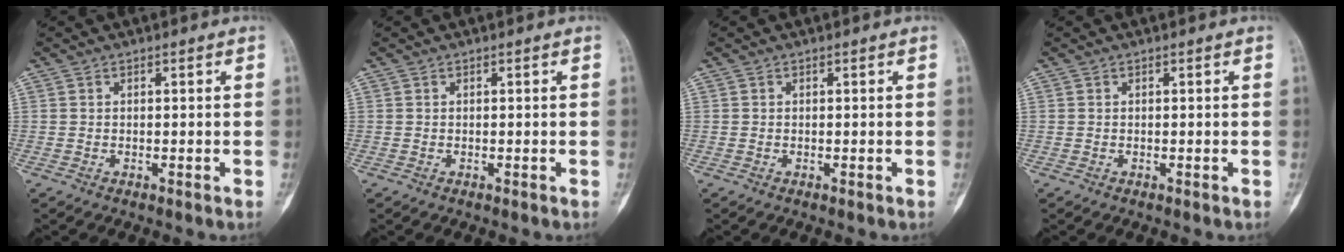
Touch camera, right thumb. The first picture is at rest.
{"total": 0.0}
{"total": 0.0}
{"total": 0.0}